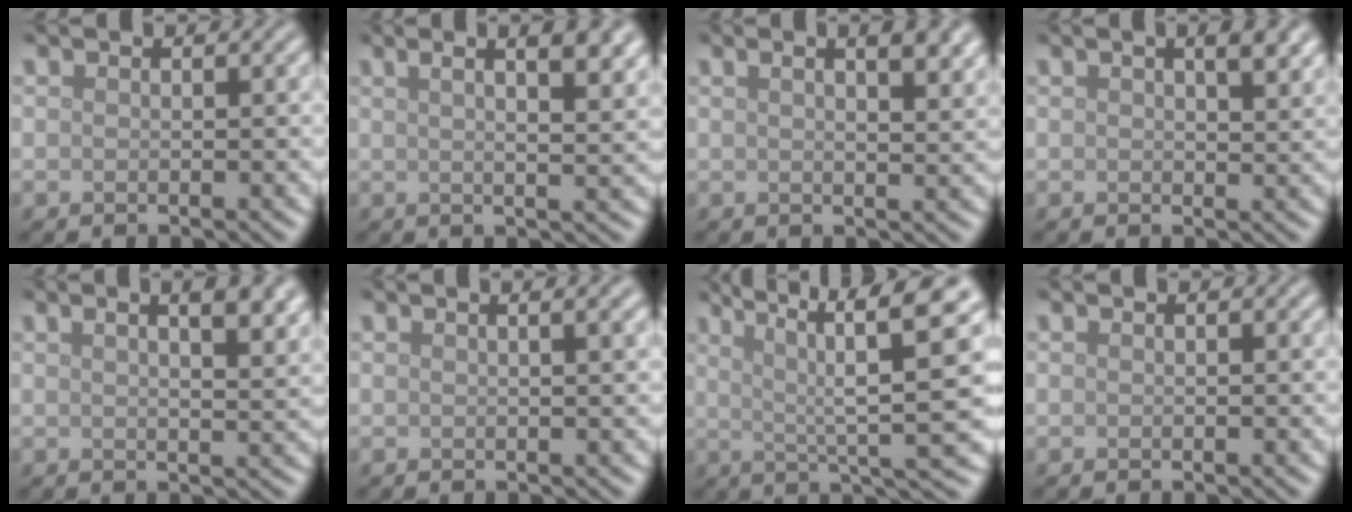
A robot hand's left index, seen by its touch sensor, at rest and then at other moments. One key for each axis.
{"total": 9.0, "fx": 4.0, "fy": 3.3, "fz": 7.4, "tx": -0.058, "ty": 0.037, "tz": 0.028}
{"total": 4.9, "fx": 2.4, "fy": 1.7, "fz": 3.9, "tx": -0.032, "ty": 0.015, "tz": 0.016}
{"total": 2.9, "fx": 1.4, "fy": 1.1, "fz": 2.3, "tx": -0.031, "ty": 0.001, "tz": 0.025}
{"total": 5.9, "fx": 2.9, "fy": 2.1, "fz": 4.7, "tx": -0.040, "ty": 0.023, "tz": 0.021}
{"total": 3.0, "fx": 1.2, "fy": 1.2, "fz": 2.5, "tx": -0.018, "ty": 0.011, "tz": -0.004}
{"total": 10.7, "fx": 3.3, "fy": 2.1, "fz": 9.9, "tx": -0.144, "ty": 0.024, "tz": 0.055}
{"total": 0.0}